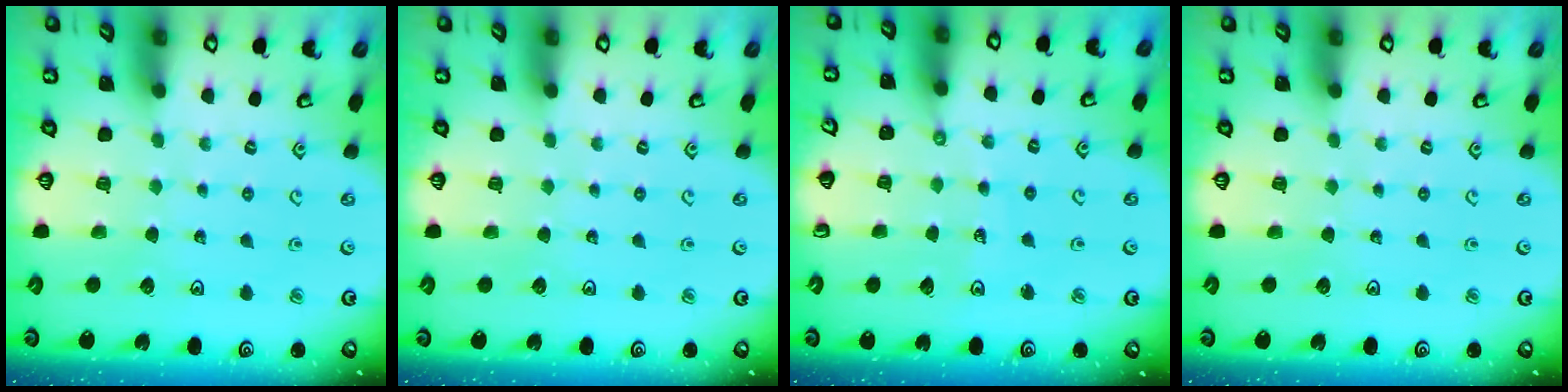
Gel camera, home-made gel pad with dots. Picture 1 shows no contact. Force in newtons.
{"total": 0.0}
{"total": 3.9, "press": 3.9, "slide": 0.2}
{"total": 0.0}